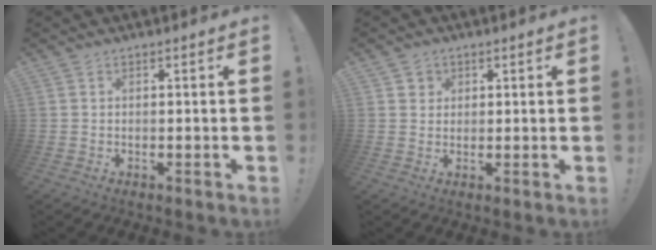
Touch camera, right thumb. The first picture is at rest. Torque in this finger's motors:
{"motor_torque": [0.24, 0.39, 0.22, -0.26, 0.00]}